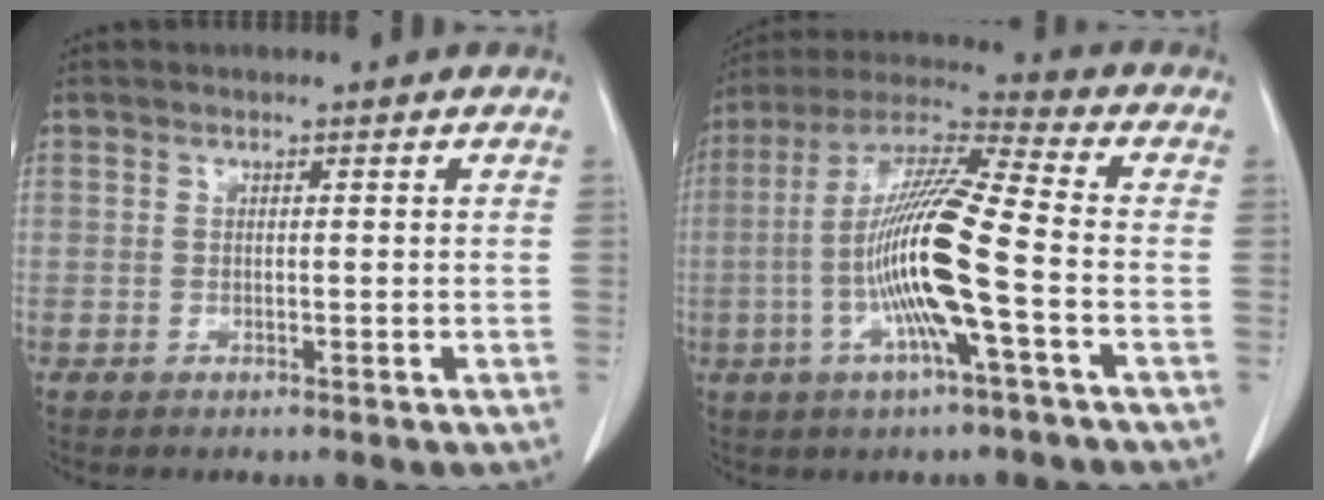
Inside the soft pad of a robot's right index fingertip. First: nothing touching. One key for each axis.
{"total": 15.0, "fx": -3.5, "fy": 0.3, "fz": 14.5, "tx": -0.289, "ty": 0.000, "tz": -0.075}